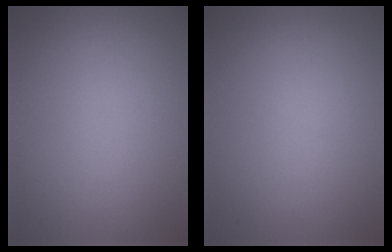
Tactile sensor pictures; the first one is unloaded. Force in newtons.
{"total": 0.0}